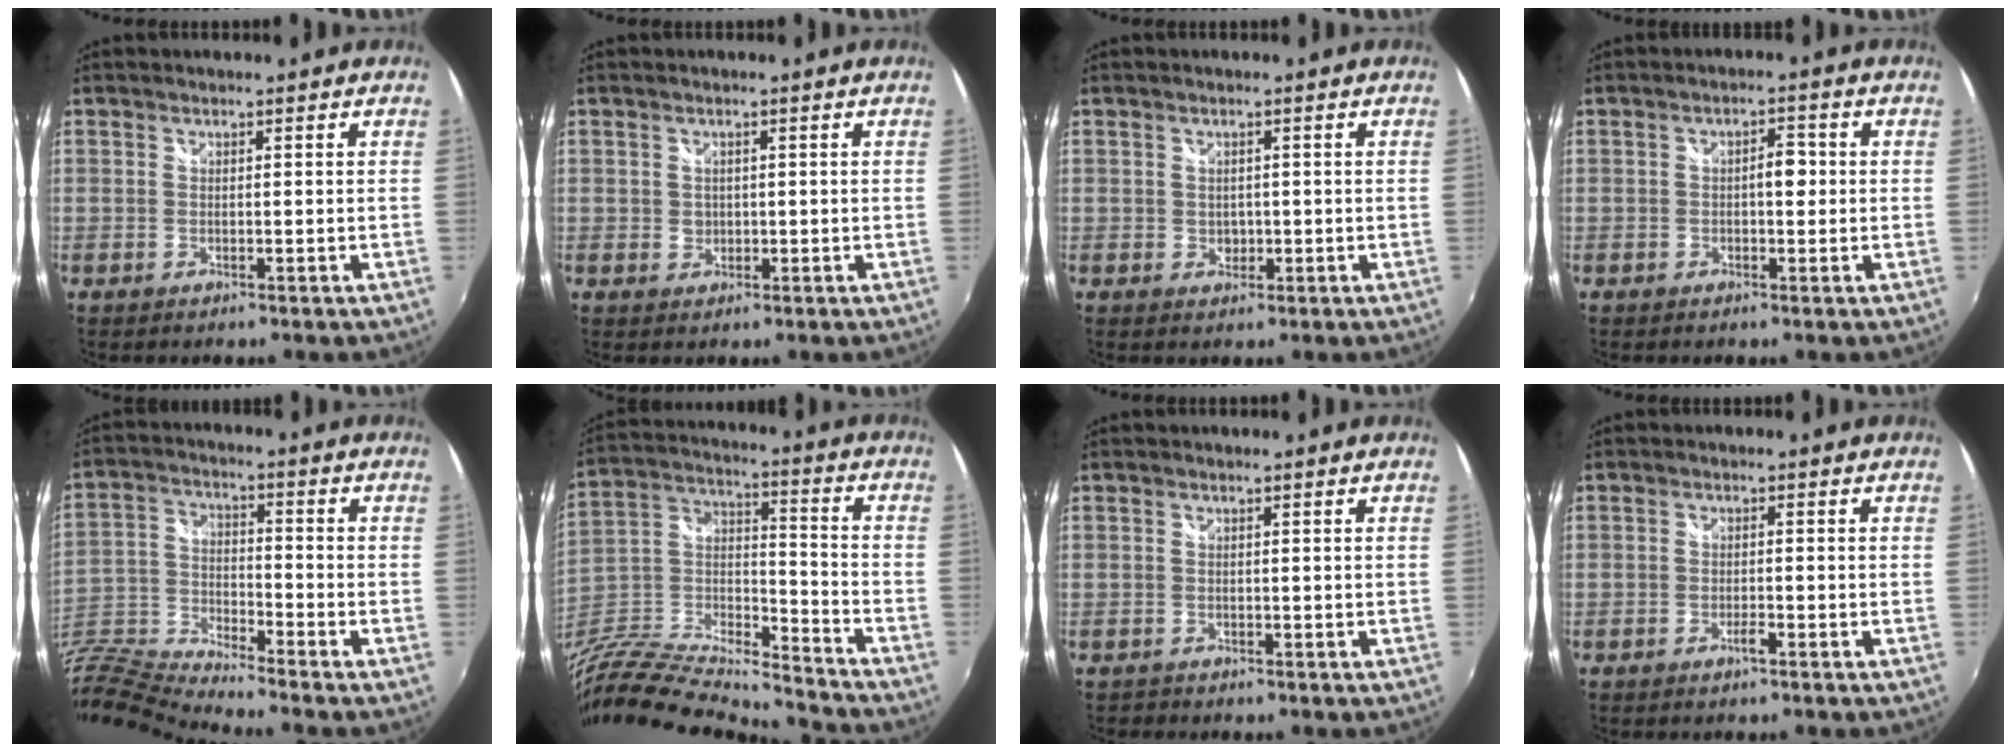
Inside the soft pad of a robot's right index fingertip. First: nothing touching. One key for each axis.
{"total": 1.6, "fx": 0.1, "fy": 1.5, "fz": 0.5, "tx": -0.006, "ty": 0.001, "tz": 0.002}
{"total": 1.7, "fx": -0.1, "fy": 1.5, "fz": 0.8, "tx": -0.009, "ty": 0.000, "tz": 0.000}
{"total": 3.0, "fx": -0.1, "fy": 1.5, "fz": 2.6, "tx": -0.041, "ty": 0.007, "tz": -0.003}
{"total": 12.8, "fx": -11.3, "fy": 2.3, "fz": 5.6, "tx": -0.139, "ty": -0.011, "tz": -0.240}
{"total": 20.3, "fx": -17.6, "fy": 3.7, "fz": 9.3, "tx": -0.203, "ty": -0.011, "tz": -0.333}
{"total": 0.7, "fx": -0.5, "fy": 0.4, "fz": 0.0, "tx": -0.005, "ty": -0.001, "tz": -0.008}
{"total": 1.3, "fx": -0.9, "fy": 0.1, "fz": 1.0, "tx": -0.019, "ty": 0.000, "tz": -0.018}